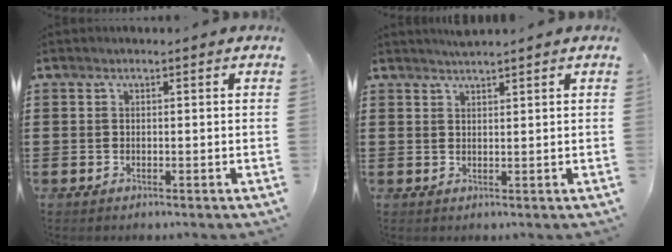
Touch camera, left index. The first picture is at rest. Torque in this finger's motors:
{"motor_torque": [0.00, -0.01, 0.00, 0.02]}